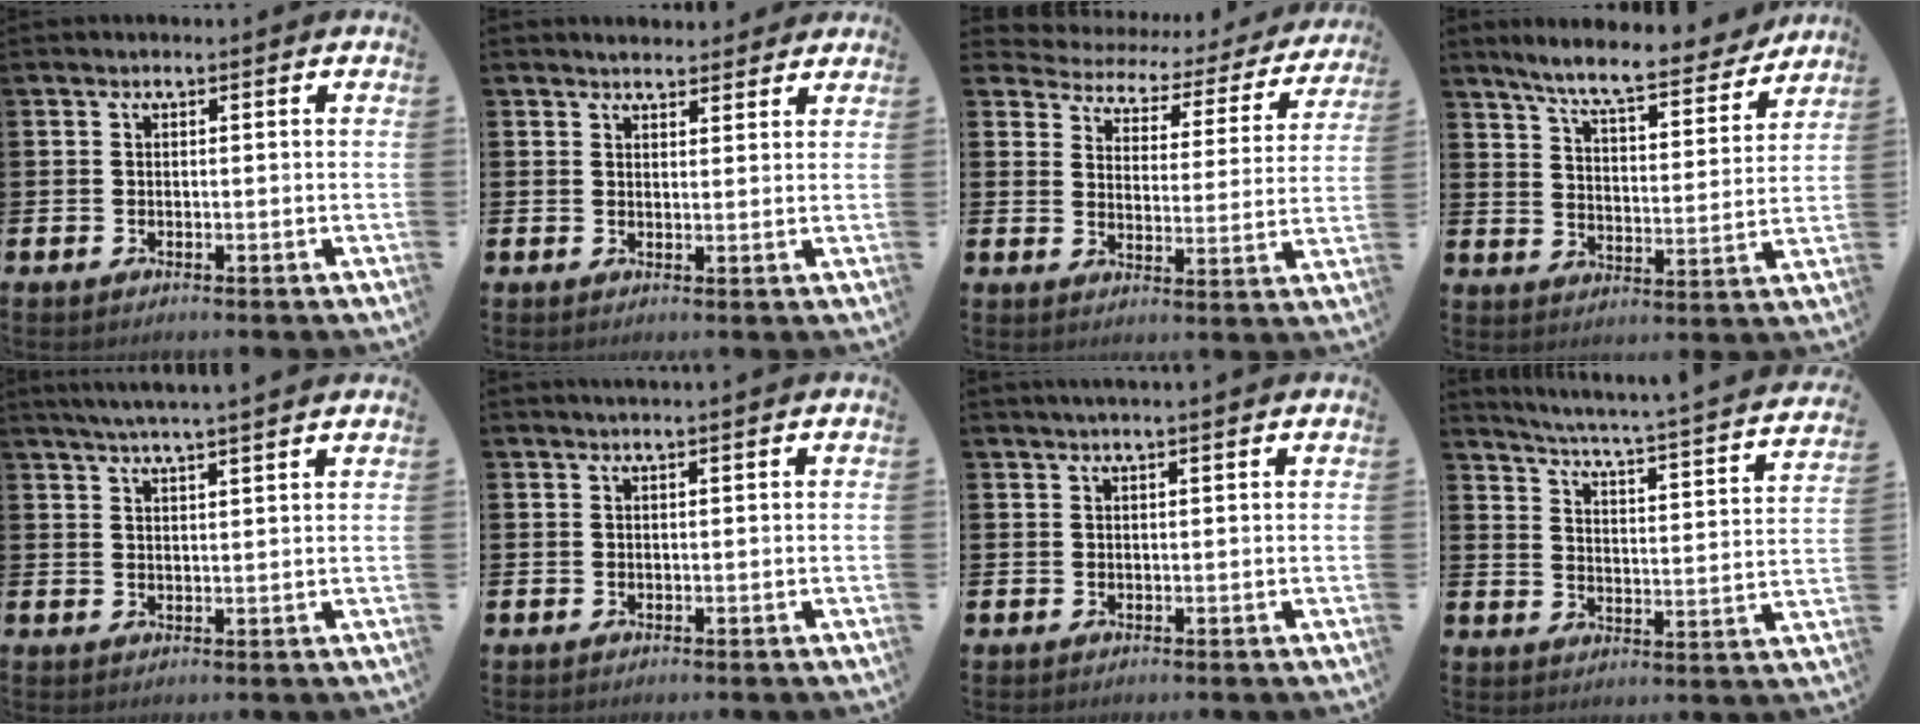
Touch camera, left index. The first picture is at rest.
{"total": 2.8, "force": [2.7, 0.7, -0.1], "torque": [-0.003, -0.009, 0.051]}
{"total": 3.3, "force": [2.8, 1.7, 0.3], "torque": [-0.033, -0.027, 0.039]}
{"total": 8.5, "force": [7.6, 1.0, 3.5], "torque": [-0.092, -0.046, 0.130]}
{"total": 4.4, "force": [4.2, -0.7, 1.0], "torque": [-0.036, -0.013, 0.077]}
{"total": 1.0, "force": [1.0, -0.1, 0.3], "torque": [-0.003, 0.000, 0.018]}
{"total": 1.9, "force": [1.8, -0.2, 0.6], "torque": [-0.010, -0.004, 0.033]}
{"total": 3.4, "force": [3.0, -0.2, 1.7], "torque": [-0.055, -0.039, 0.038]}